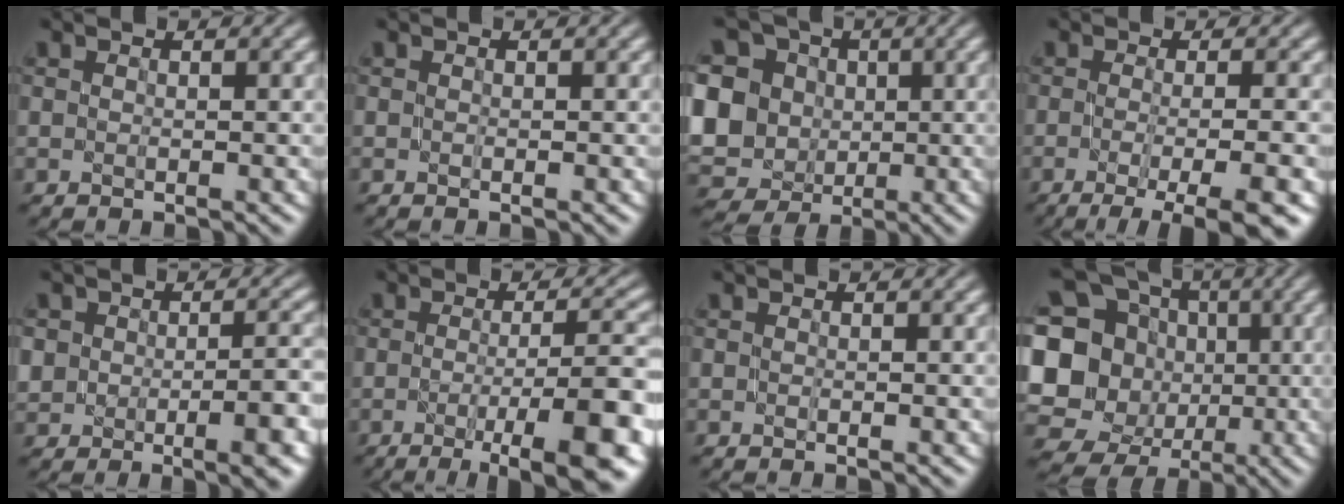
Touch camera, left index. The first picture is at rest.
{"total": 0.0}
{"total": 14.7, "force": [1.9, 13.0, 6.6], "torque": [-0.176, 0.020, 0.008]}
{"total": 8.4, "force": [-3.7, 2.5, 7.2], "torque": [-0.073, -0.013, -0.047]}
{"total": 5.7, "force": [-1.6, 3.3, 4.3], "torque": [-0.056, -0.009, -0.021]}
{"total": 10.5, "force": [-4.1, 2.4, 9.4], "torque": [-0.117, -0.002, -0.055]}
{"total": 0.0}
{"total": 18.7, "force": [-0.5, 17.6, 6.3], "torque": [-0.188, 0.009, -0.036]}